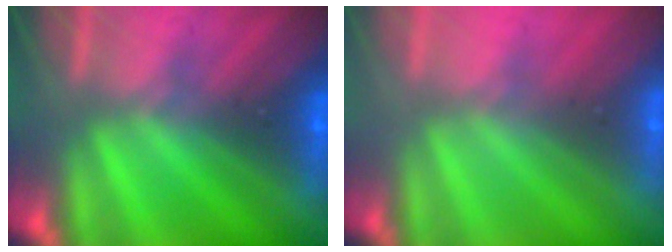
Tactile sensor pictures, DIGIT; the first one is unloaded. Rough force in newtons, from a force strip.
{"total": 2.8}